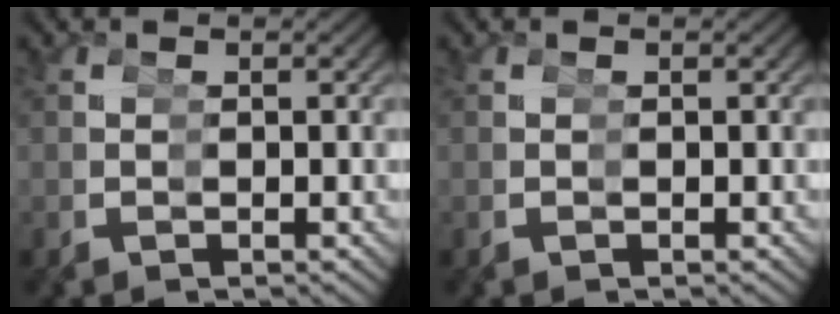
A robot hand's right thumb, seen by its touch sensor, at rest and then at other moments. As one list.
[{"total": 0.0}]